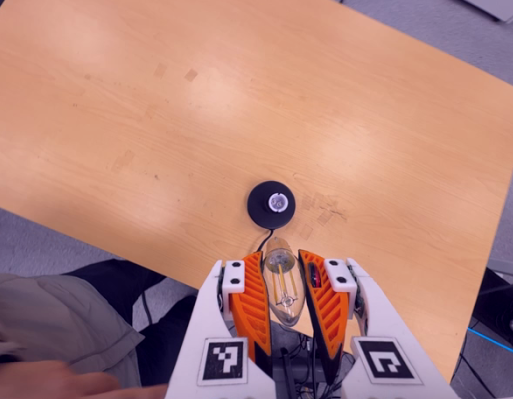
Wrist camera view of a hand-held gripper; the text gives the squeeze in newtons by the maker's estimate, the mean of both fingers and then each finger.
{"total": 22.4, "left": 24.6, "right": 20.2}